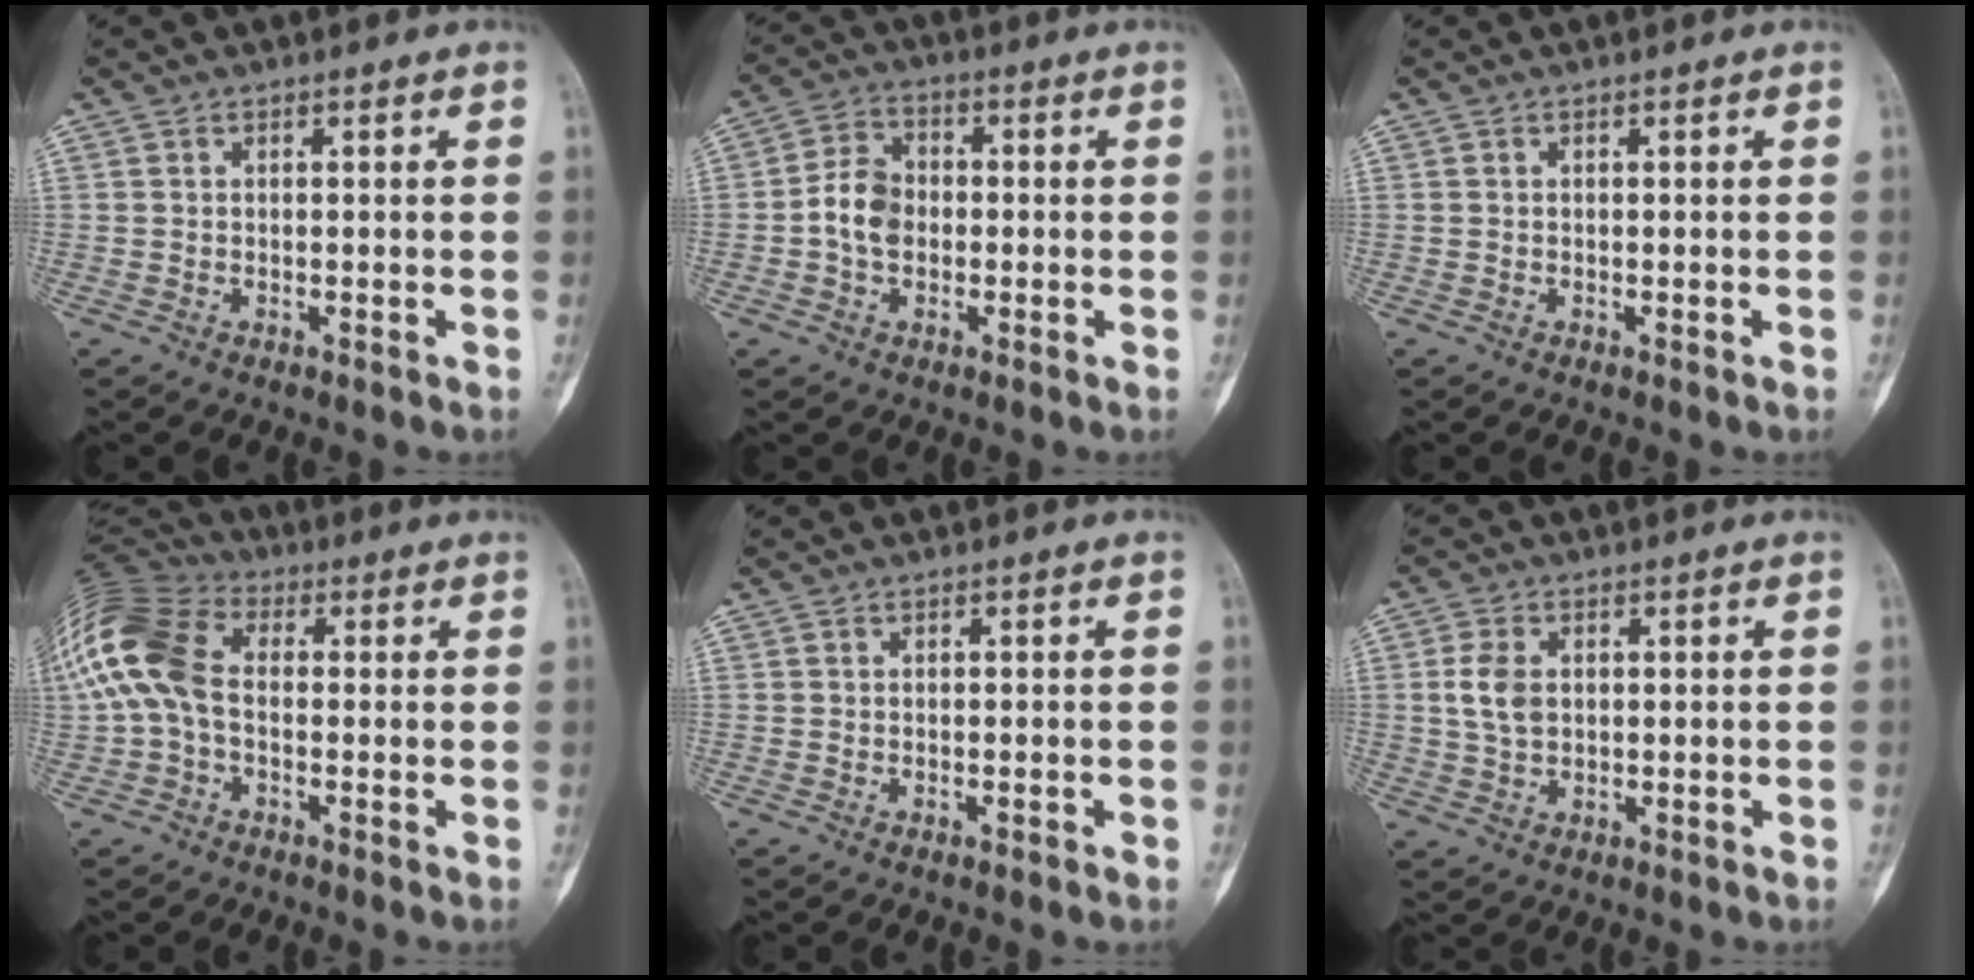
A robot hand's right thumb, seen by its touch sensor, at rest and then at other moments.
{"total": 6.9, "force": [-0.8, 5.2, 4.5], "torque": [-0.068, 0.019, -0.024]}
{"total": 0.0}
{"total": 15.8, "force": [0.4, 10.3, 12.0], "torque": [-0.265, 0.033, -0.005]}
{"total": 0.7, "force": [-0.3, 0.2, 0.6], "torque": [-0.009, -0.001, -0.004]}
{"total": 5.1, "force": [0.7, 3.5, 3.7], "torque": [-0.070, 0.002, 0.014]}